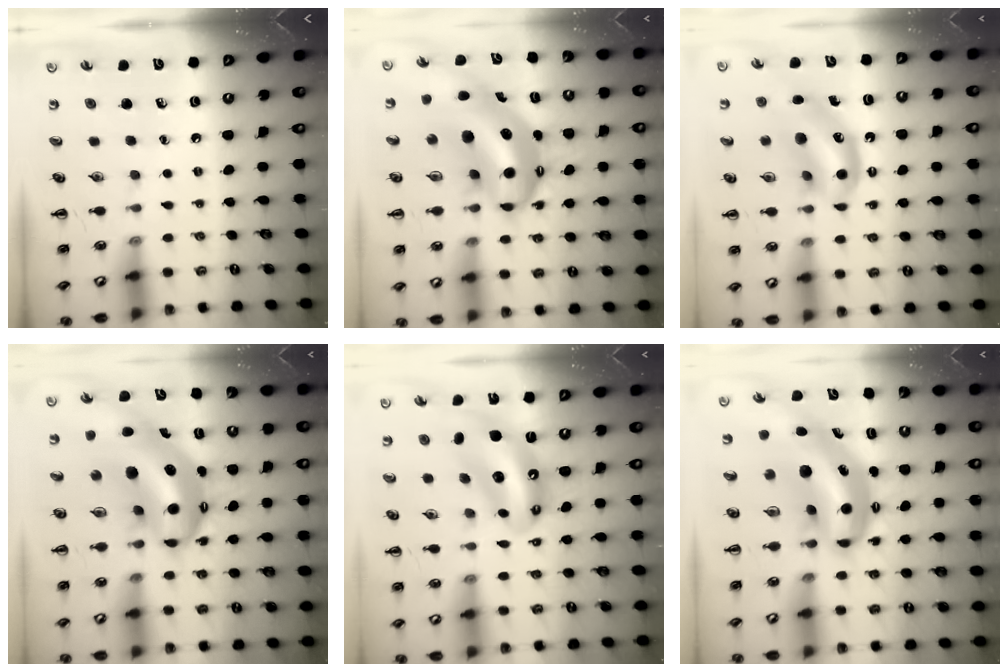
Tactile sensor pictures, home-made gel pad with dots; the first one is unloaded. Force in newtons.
{"total": 13.8, "press": 13.3, "slide": 3.4}
{"total": 11.5, "press": 11.1, "slide": 3.0}
{"total": 13.8, "press": 13.3, "slide": 3.4}
{"total": 12.1, "press": 11.7, "slide": 3.1}
{"total": 10.2, "press": 9.9, "slide": 2.4}